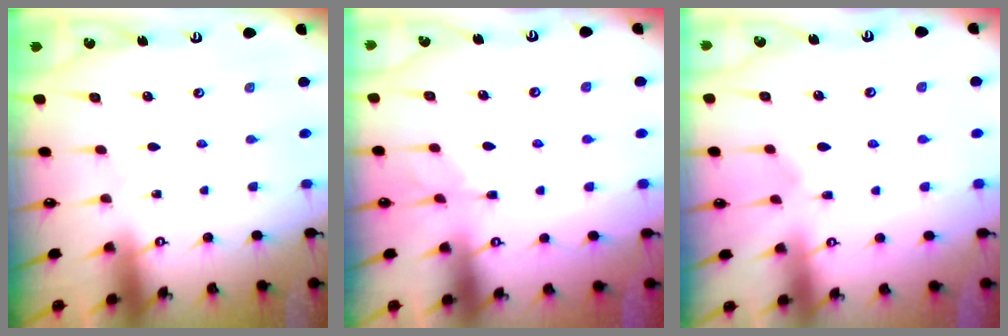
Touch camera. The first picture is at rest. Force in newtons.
{"total": 1.1, "press": 0.3, "slide": 1.1}
{"total": 2.4, "press": 2.1, "slide": 1.1}